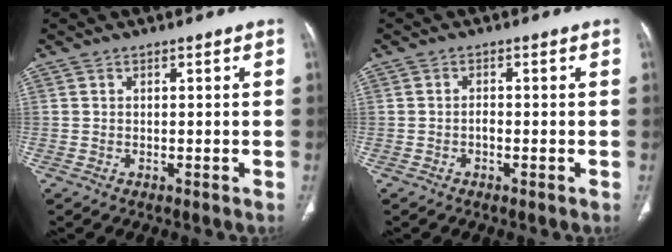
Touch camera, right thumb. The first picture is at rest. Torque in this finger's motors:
{"motor_torque": [0.40, 0.17, 0.05, -0.48, -0.06]}